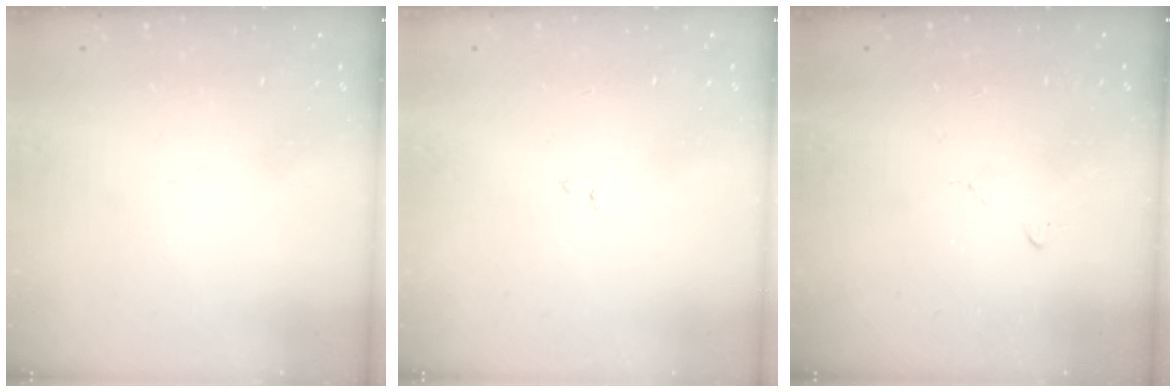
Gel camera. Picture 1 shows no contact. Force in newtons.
{"total": 7.0, "press": 7.0, "slide": 0.8}
{"total": 4.7, "press": 4.6, "slide": 0.7}